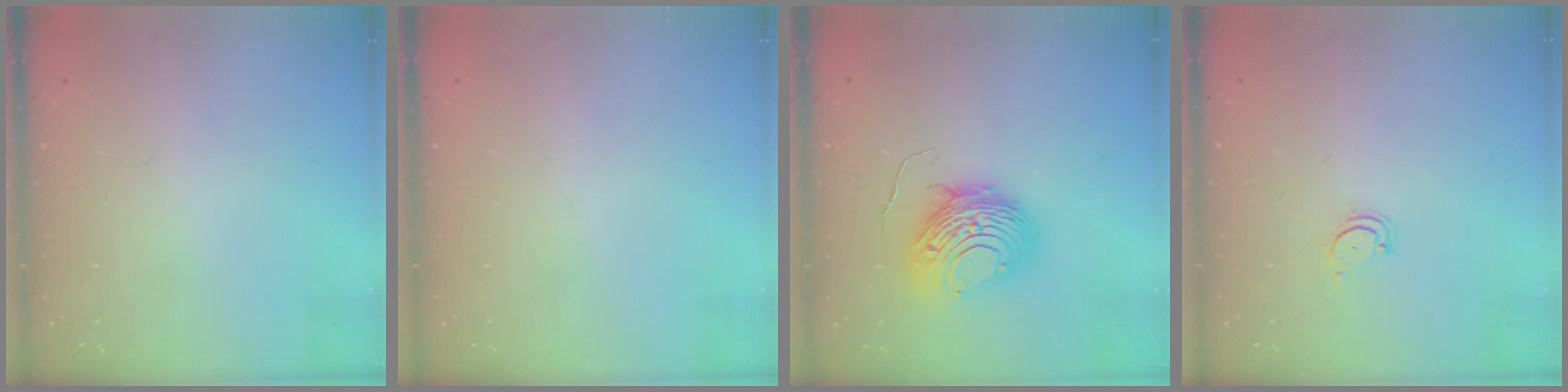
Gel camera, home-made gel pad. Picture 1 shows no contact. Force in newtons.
{"total": 0.0}
{"total": 11.6, "press": 11.5, "slide": 1.2}
{"total": 3.5, "press": 3.5, "slide": 0.5}